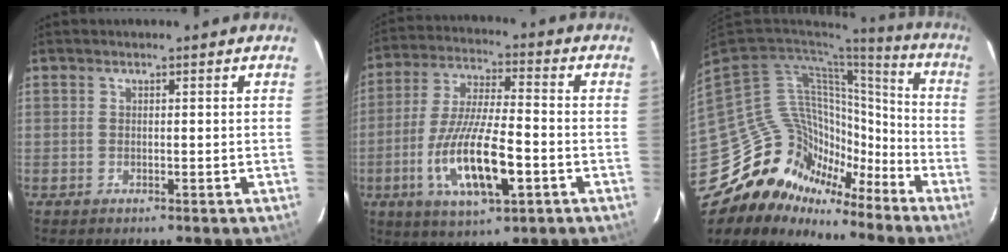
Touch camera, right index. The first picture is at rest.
{"total": 16.1, "force": [-5.4, 4.3, 14.5], "torque": [-0.299, -0.018, -0.096]}
{"total": 19.8, "force": [-15.2, 12.2, 3.8], "torque": [-0.081, 0.055, -0.254]}